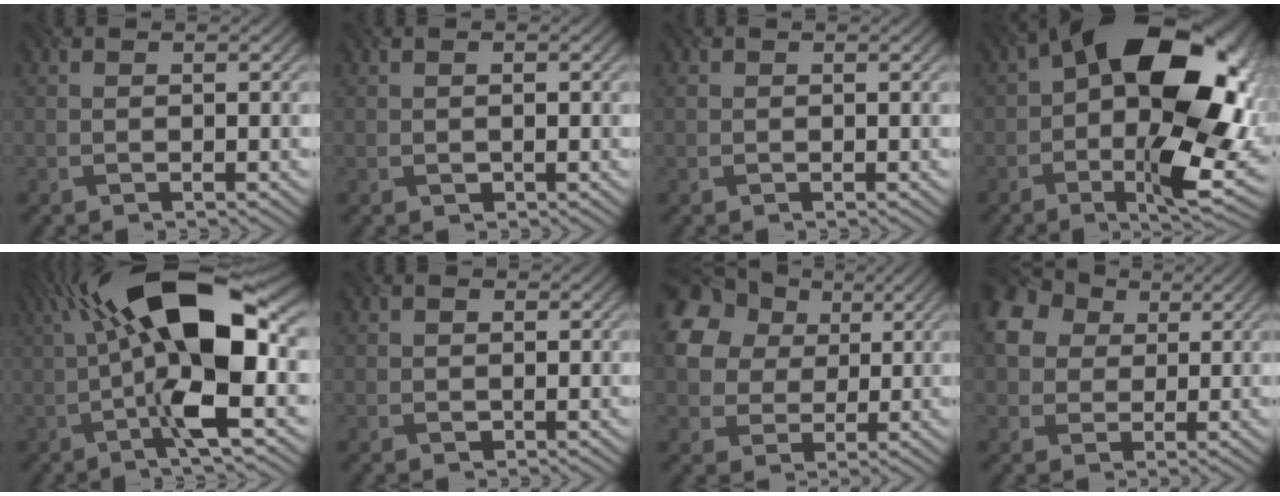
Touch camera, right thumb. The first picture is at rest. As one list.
[{"total": 0.8, "force": [-0.1, 0.6, 0.5], "torque": [-0.005, 0.001, 0.000]}, {"total": 0.5, "force": [-0.1, 0.5, 0.0], "torque": [-0.002, -0.005, 0.000]}, {"total": 19.8, "force": [1.8, 10.2, 16.9], "torque": [-0.258, 0.002, 0.031]}, {"total": 16.5, "force": [1.1, 5.2, 15.6], "torque": [-0.273, 0.034, 0.001]}, {"total": 1.0, "force": [0.1, 1.0, 0.2], "torque": [-0.001, -0.005, 0.000]}, {"total": 14.8, "force": [5.4, 11.6, 7.4], "torque": [-0.215, 0.035, 0.108]}, {"total": 8.5, "force": [2.8, 6.6, 4.6], "torque": [-0.125, 0.027, 0.045]}]